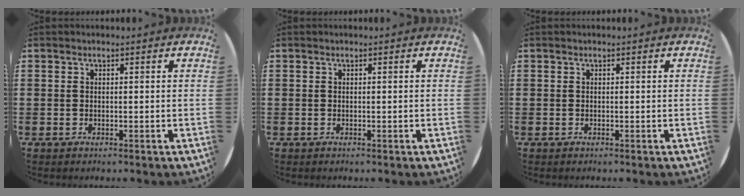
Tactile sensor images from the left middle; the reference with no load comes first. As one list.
[{"total": 0.0}, {"total": 0.0}]